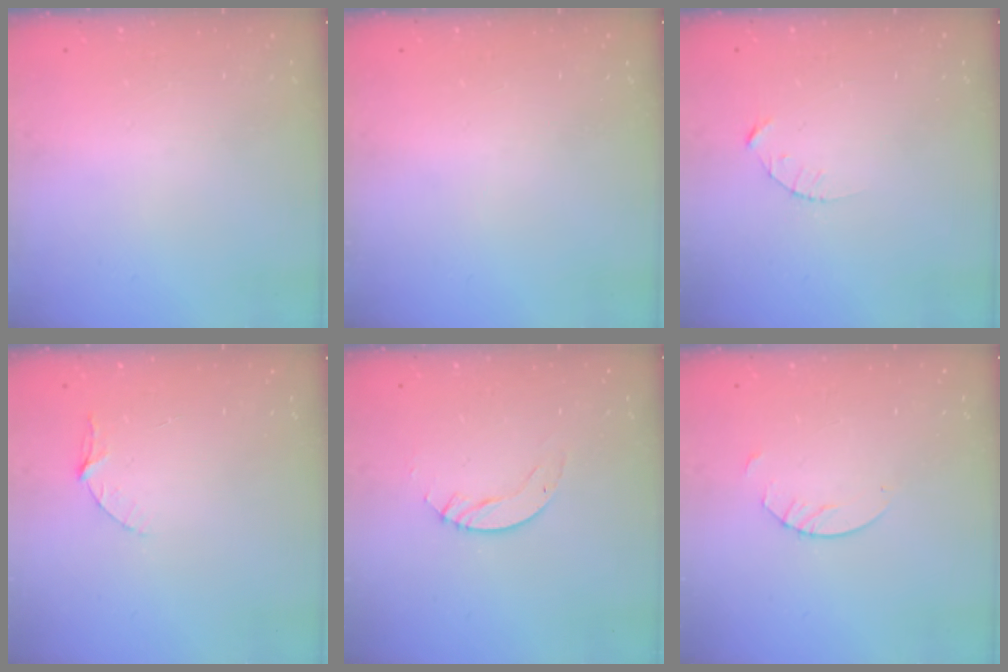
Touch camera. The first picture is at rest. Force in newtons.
{"total": 0.0}
{"total": 2.1, "press": 2.1, "slide": 0.3}
{"total": 4.0, "press": 3.9, "slide": 0.4}
{"total": 3.0, "press": 3.0, "slide": 0.2}
{"total": 2.7, "press": 2.7, "slide": 0.2}